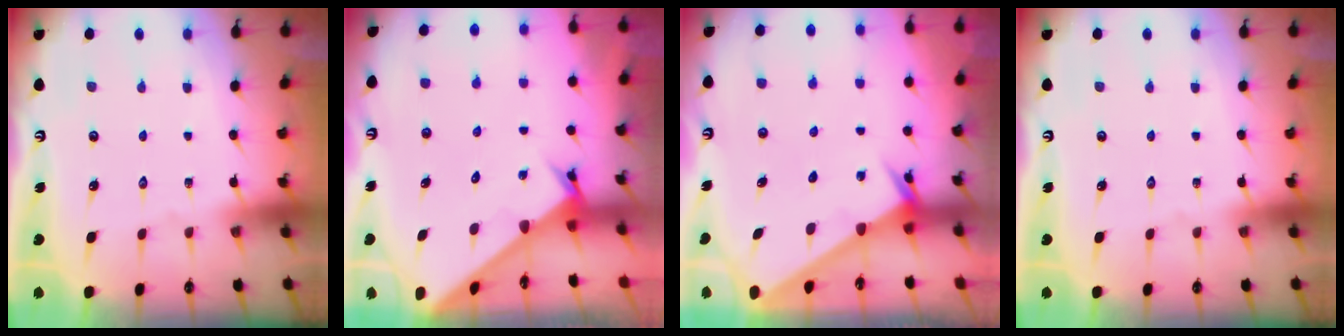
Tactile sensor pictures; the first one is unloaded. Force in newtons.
{"total": 2.7, "press": 2.7, "slide": 0.2}
{"total": 1.9, "press": 1.9, "slide": 0.1}
{"total": 0.0}